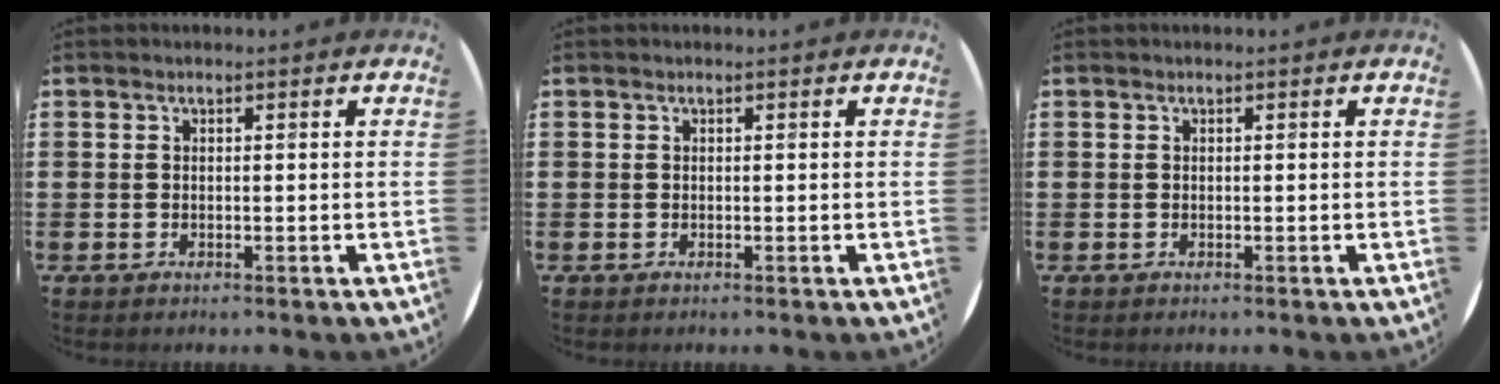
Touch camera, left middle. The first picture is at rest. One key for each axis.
{"total": 0.0}
{"total": 0.0}